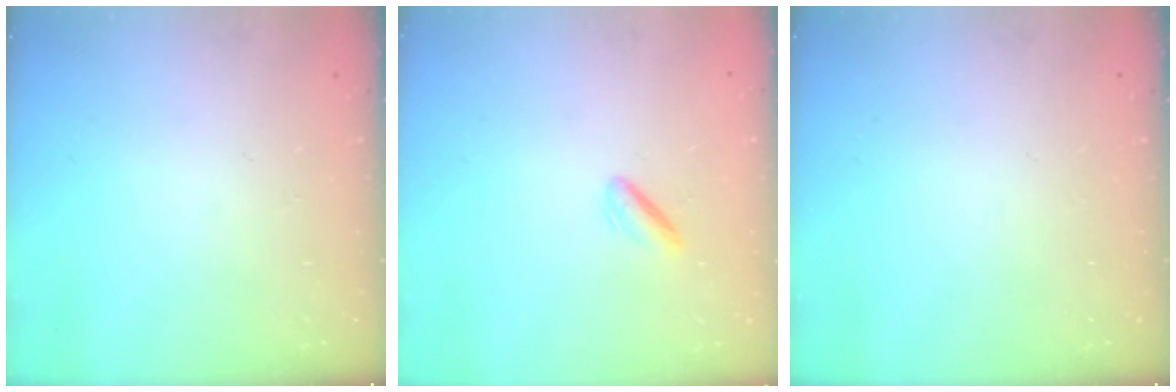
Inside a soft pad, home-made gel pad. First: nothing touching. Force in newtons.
{"total": 1.2, "press": 0.8, "slide": 0.8}
{"total": 0.0}